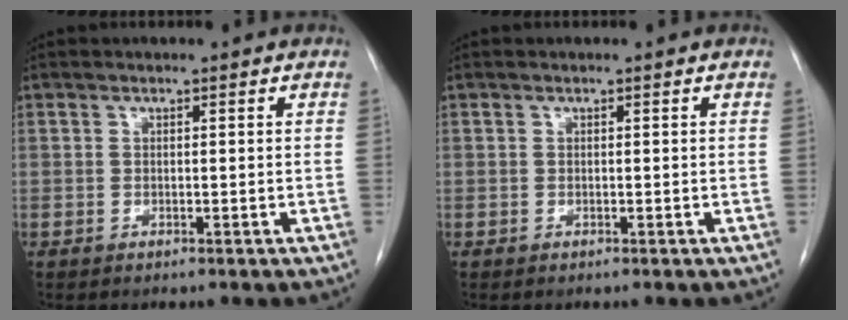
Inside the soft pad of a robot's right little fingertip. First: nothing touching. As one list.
[{"total": 0.0}]